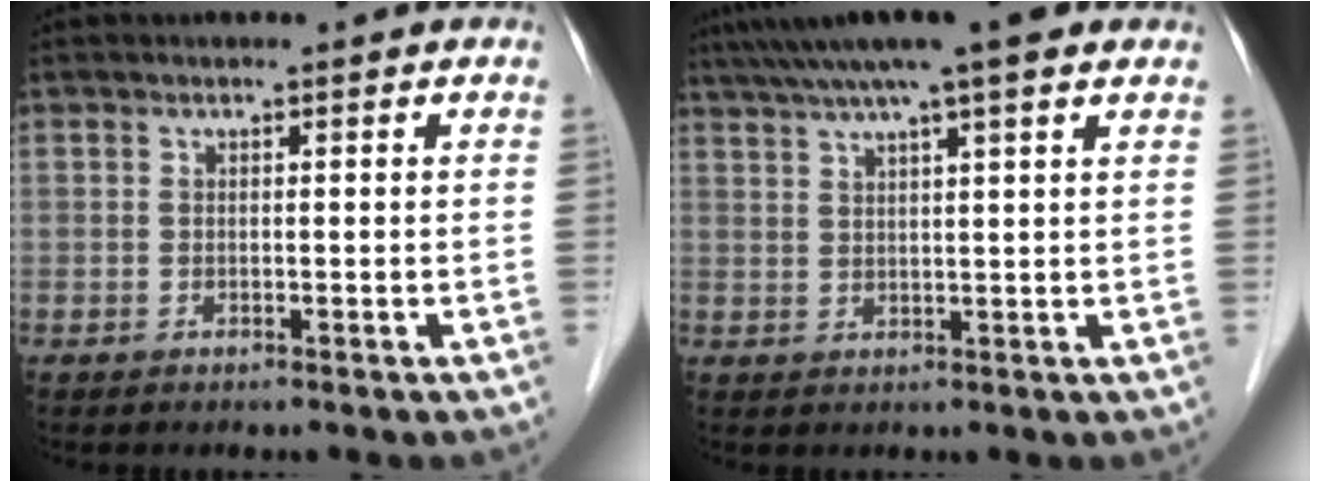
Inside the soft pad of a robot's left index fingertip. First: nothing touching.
{"total": 11.7, "force": [8.7, 0.7, 7.7], "torque": [-0.126, 0.040, 0.124]}